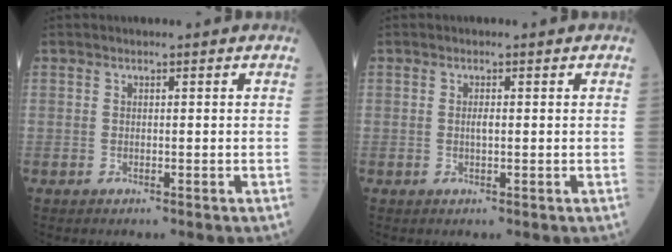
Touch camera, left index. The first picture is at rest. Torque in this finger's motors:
{"motor_torque": [0.36, -0.18, 0.01, 0.01]}